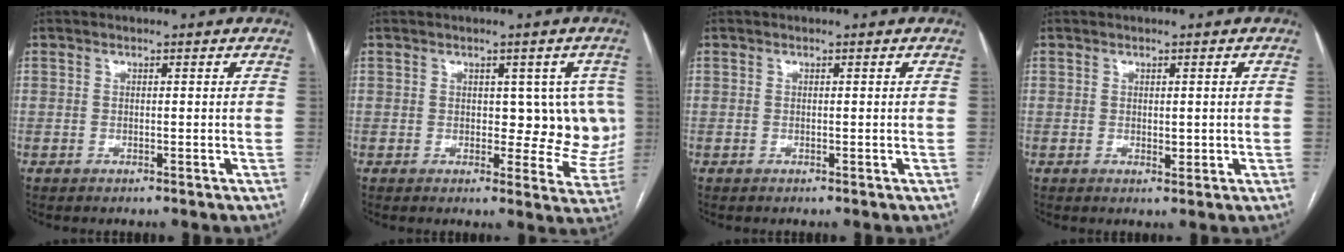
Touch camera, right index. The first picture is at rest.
{"total": 6.4, "force": [1.0, 4.0, 5.0], "torque": [-0.027, 0.006, 0.014]}
{"total": 0.0}
{"total": 1.7, "force": [0.0, 0.9, 1.4], "torque": [-0.018, -0.005, 0.005]}